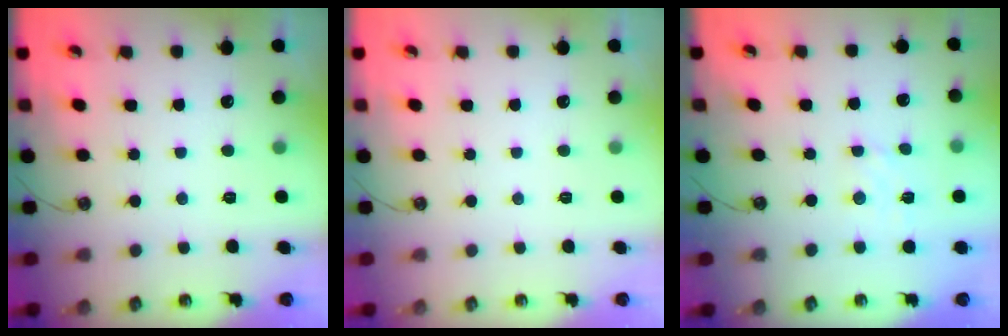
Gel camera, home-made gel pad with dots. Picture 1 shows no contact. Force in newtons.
{"total": 0.0}
{"total": 3.6, "press": 3.6, "slide": 0.5}